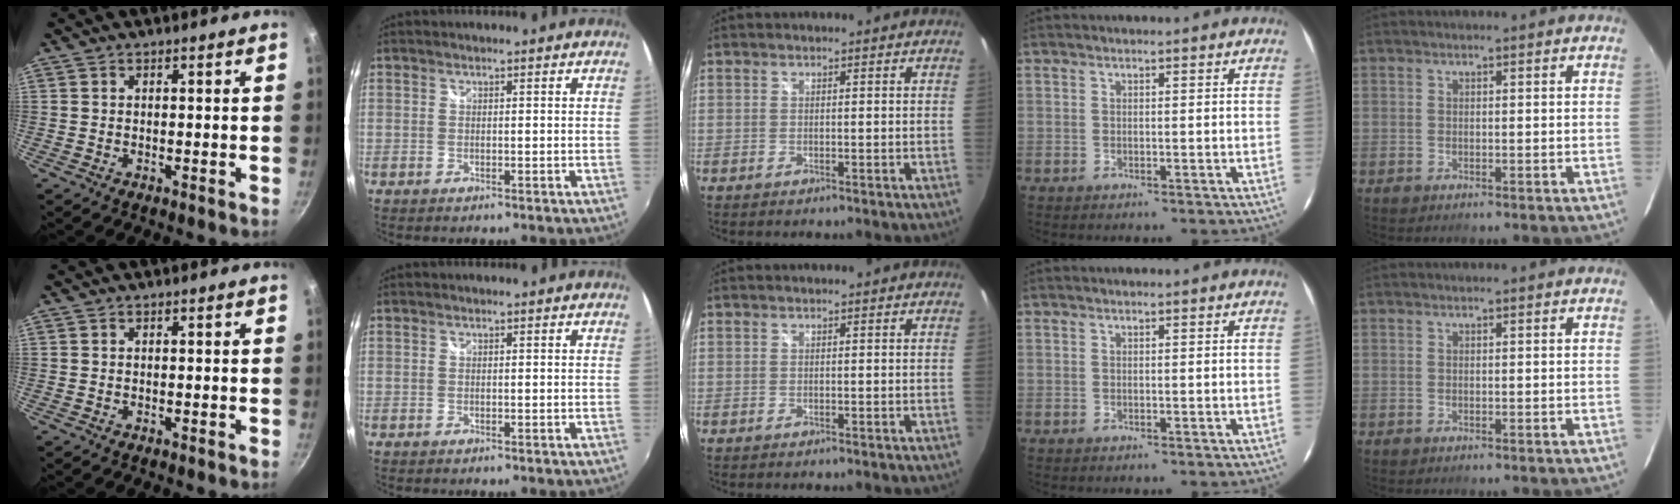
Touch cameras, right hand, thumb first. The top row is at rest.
{}